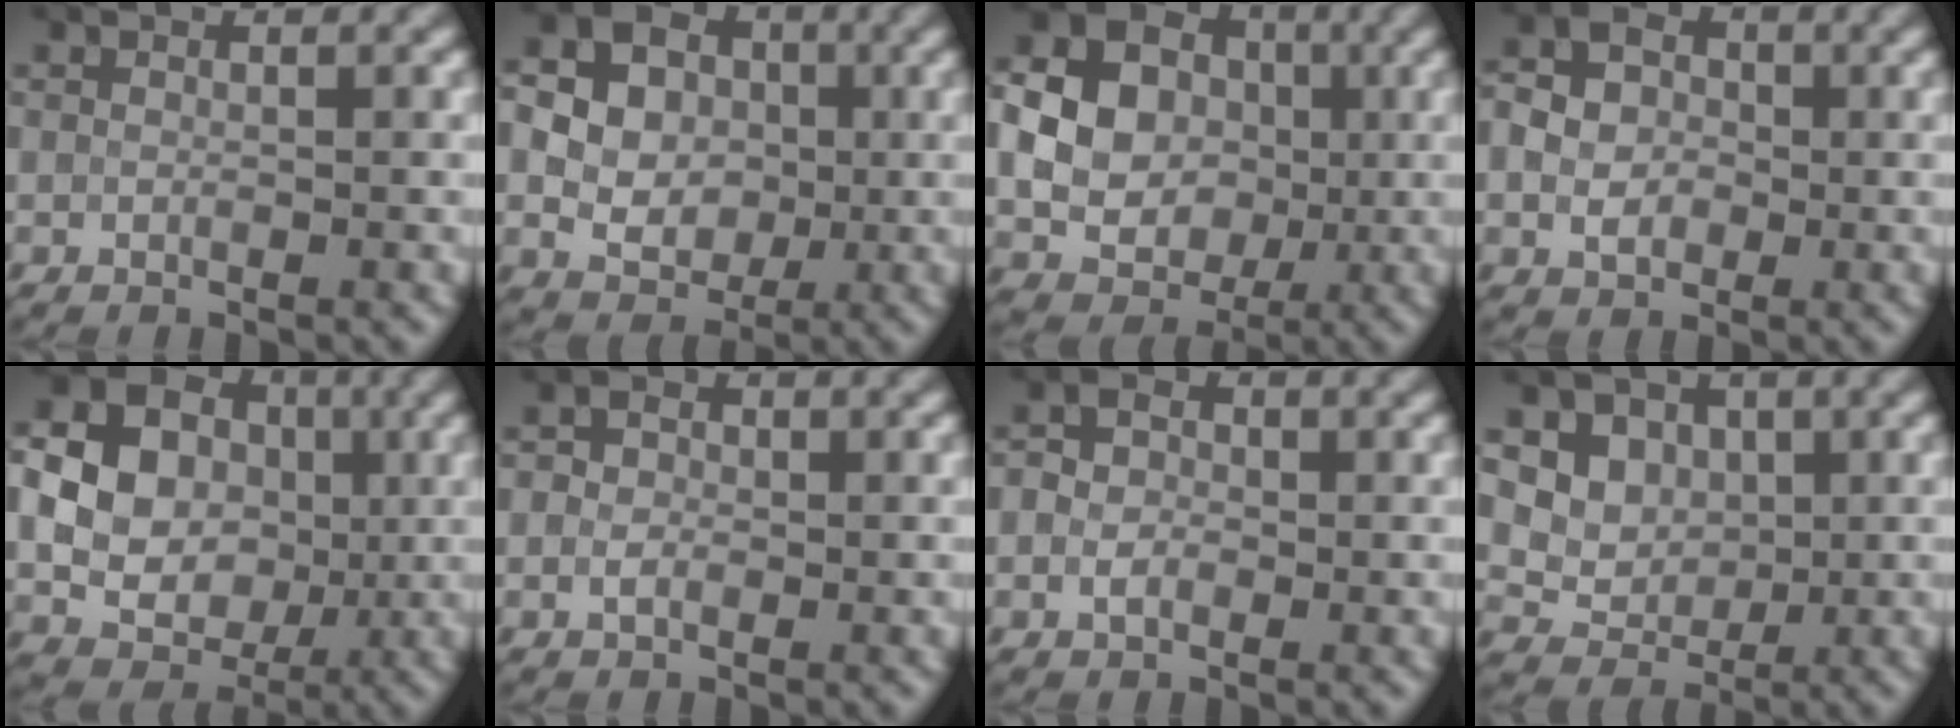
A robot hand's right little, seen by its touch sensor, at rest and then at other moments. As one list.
[{"total": 11.4, "force": [1.3, 10.2, 4.9], "torque": [-0.115, 0.027, 0.002]}, {"total": 11.1, "force": [0.8, 9.8, 5.2], "torque": [-0.114, 0.001, 0.004]}, {"total": 3.8, "force": [-0.5, 3.1, 2.1], "torque": [-0.035, 0.005, -0.017]}, {"total": 14.5, "force": [1.5, 13.2, 5.8], "torque": [-0.144, 0.016, 0.002]}, {"total": 1.2, "force": [-0.2, 1.0, 0.7], "torque": [-0.010, 0.002, -0.010]}, {"total": 1.6, "force": [-0.4, 1.3, 0.9], "torque": [-0.013, 0.002, -0.013]}, {"total": 6.5, "force": [3.0, 5.2, 2.5], "torque": [-0.037, 0.003, 0.052]}]